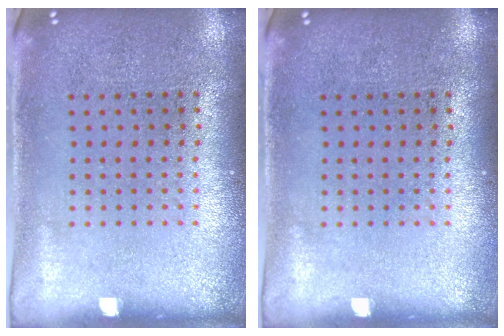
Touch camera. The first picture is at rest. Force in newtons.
{"total": 0.0}